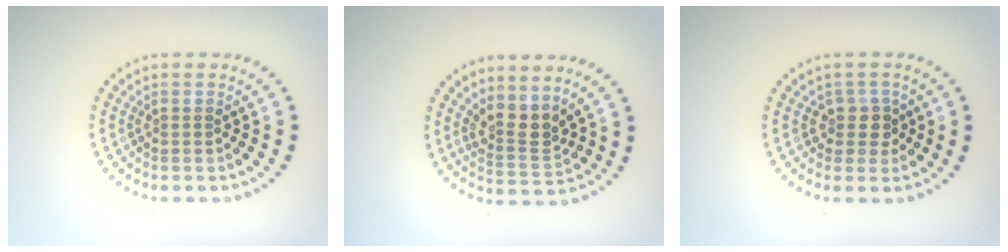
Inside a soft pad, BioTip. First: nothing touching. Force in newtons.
{"total": 2.9, "press": 2.3, "slide": 1.6}
{"total": 1.9, "press": 1.6, "slide": 1.2}